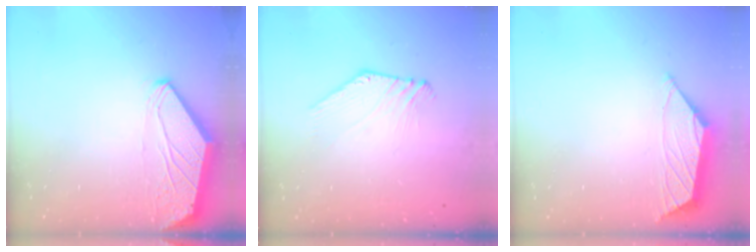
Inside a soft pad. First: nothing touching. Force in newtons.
{"total": 2.1, "press": 2.1, "slide": 0.1}
{"total": 1.2, "press": 1.2, "slide": 0.2}